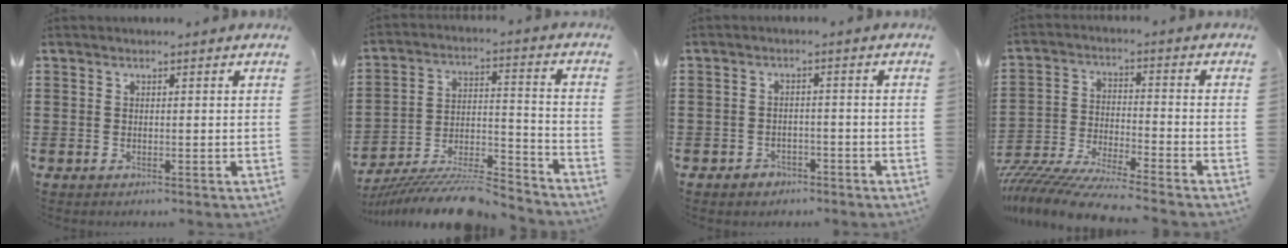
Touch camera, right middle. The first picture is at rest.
{"total": 10.9, "force": [-10.4, 0.8, 3.4], "torque": [-0.047, 0.026, -0.201]}
{"total": 1.8, "force": [-1.6, 0.9, 0.1], "torque": [-0.010, 0.001, -0.035]}
{"total": 7.9, "force": [-7.7, -0.4, 1.7], "torque": [-0.042, -0.008, -0.155]}